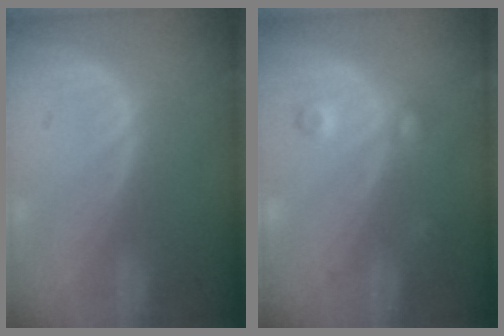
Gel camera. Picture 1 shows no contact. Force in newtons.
{"total": 3.5, "press": 3.3, "slide": 1.2}